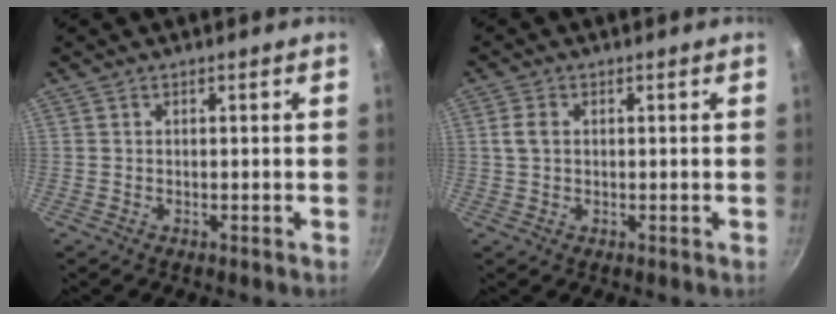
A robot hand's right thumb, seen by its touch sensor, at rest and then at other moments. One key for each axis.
{"total": 2.8, "fx": 0.4, "fy": 2.0, "fz": 1.8, "tx": -0.033, "ty": 0.006, "tz": 0.007}